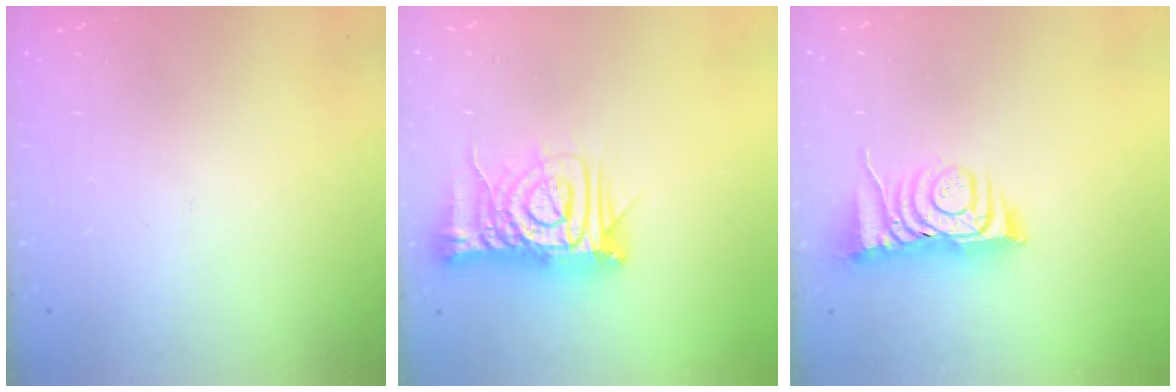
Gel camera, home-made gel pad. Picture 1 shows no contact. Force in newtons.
{"total": 13.2, "press": 13.1, "slide": 1.6}
{"total": 7.3, "press": 7.3, "slide": 0.6}